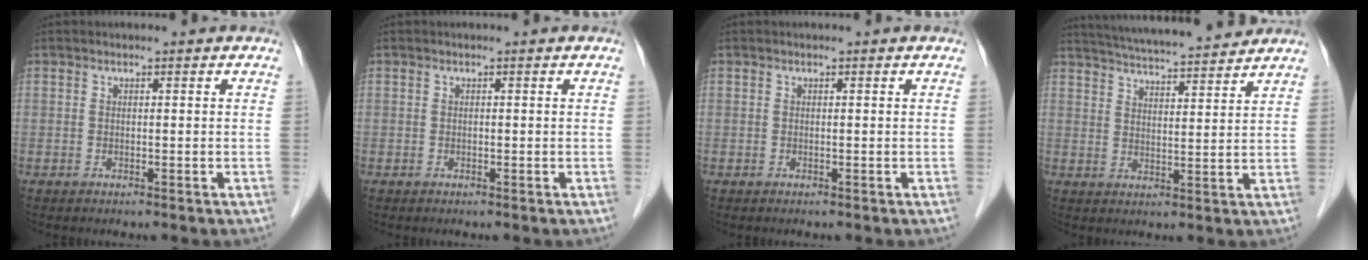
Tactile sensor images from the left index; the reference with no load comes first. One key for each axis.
{"total": 0.0}
{"total": 0.0}
{"total": 15.1, "fx": 14.0, "fy": 0.7, "fz": 5.7, "tx": -0.104, "ty": 0.018, "tz": 0.206}